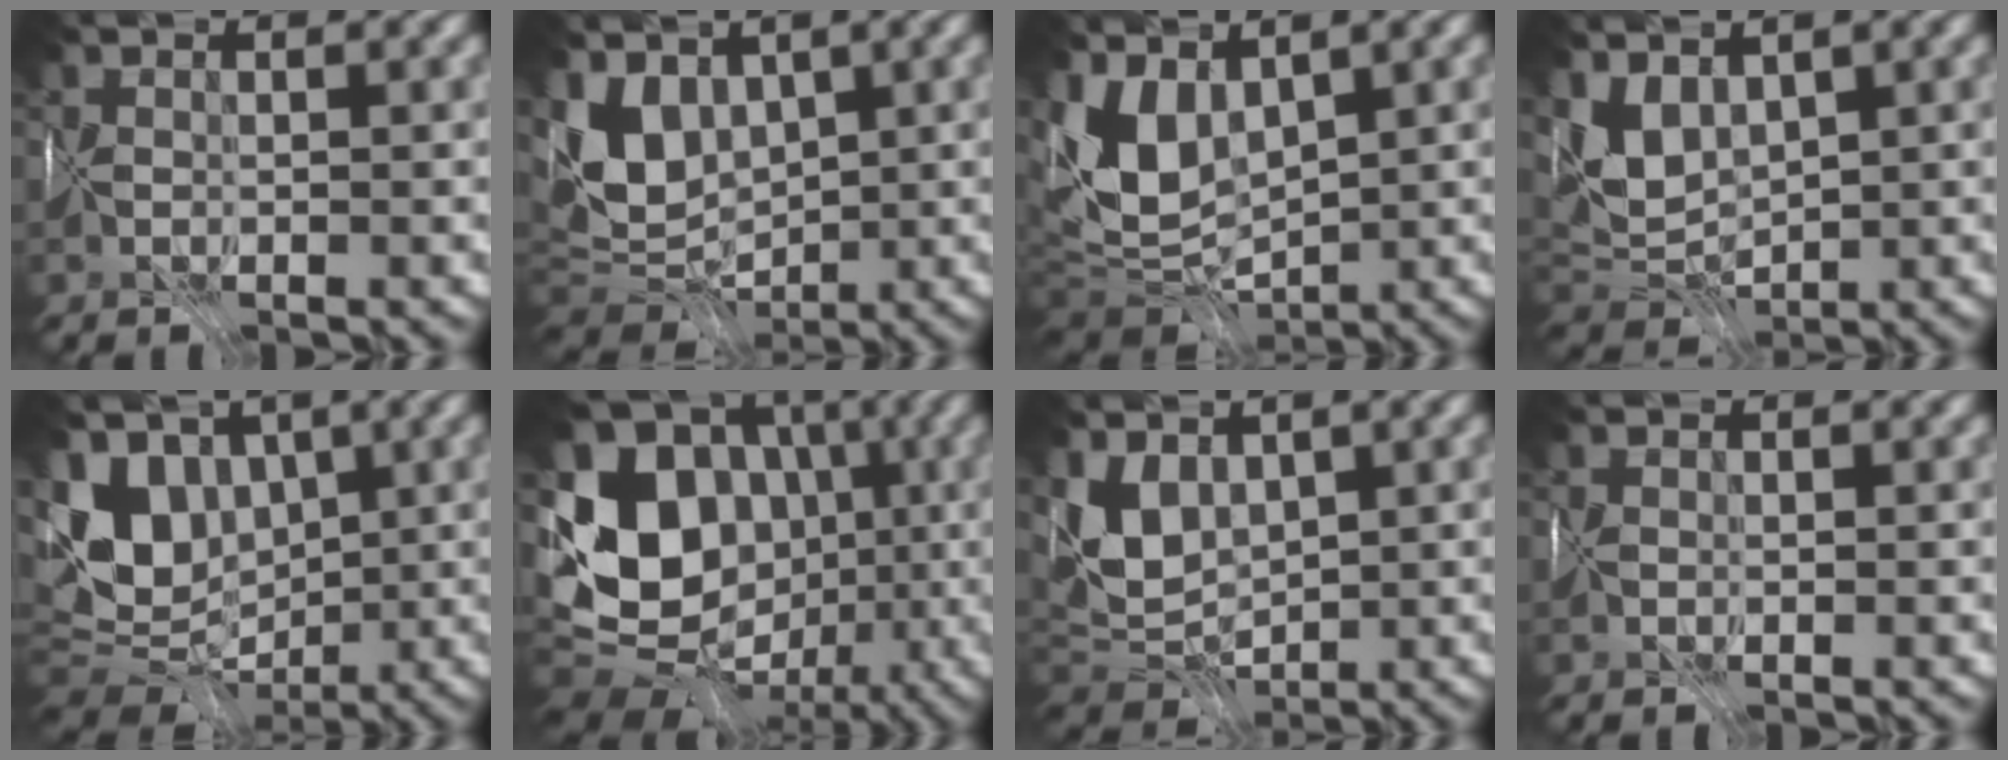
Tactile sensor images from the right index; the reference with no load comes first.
{"total": 5.5, "force": [2.5, 3.7, 3.3], "torque": [-0.080, 0.001, 0.045]}
{"total": 6.4, "force": [2.3, 4.0, 4.5], "torque": [-0.105, -0.003, 0.044]}
{"total": 2.9, "force": [2.5, 1.0, 1.1], "torque": [-0.033, 0.001, 0.052]}
{"total": 7.0, "force": [2.0, 5.1, 4.5], "torque": [-0.097, 0.001, 0.025]}
{"total": 13.5, "force": [0.5, 11.1, 7.7], "torque": [-0.157, 0.012, 0.001]}
{"total": 3.4, "force": [2.2, 2.0, 1.7], "torque": [-0.043, -0.003, 0.042]}
{"total": 0.0}